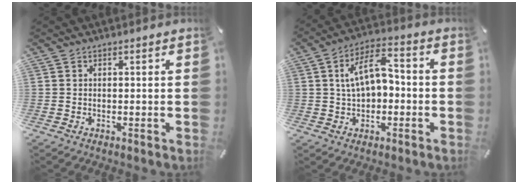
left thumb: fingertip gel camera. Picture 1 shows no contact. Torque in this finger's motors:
{"motor_torque": [0.57, 1.91, 0.85, -0.69, 0.09]}